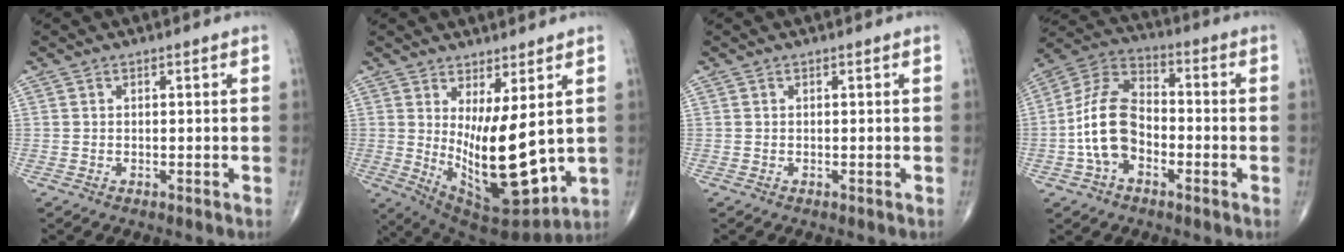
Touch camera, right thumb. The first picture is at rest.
{"total": 15.4, "force": [1.3, 5.6, 14.2], "torque": [-0.225, -0.042, 0.046]}
{"total": 0.0}
{"total": 12.9, "force": [-2.9, 8.1, 9.6], "torque": [-0.179, 0.043, -0.065]}